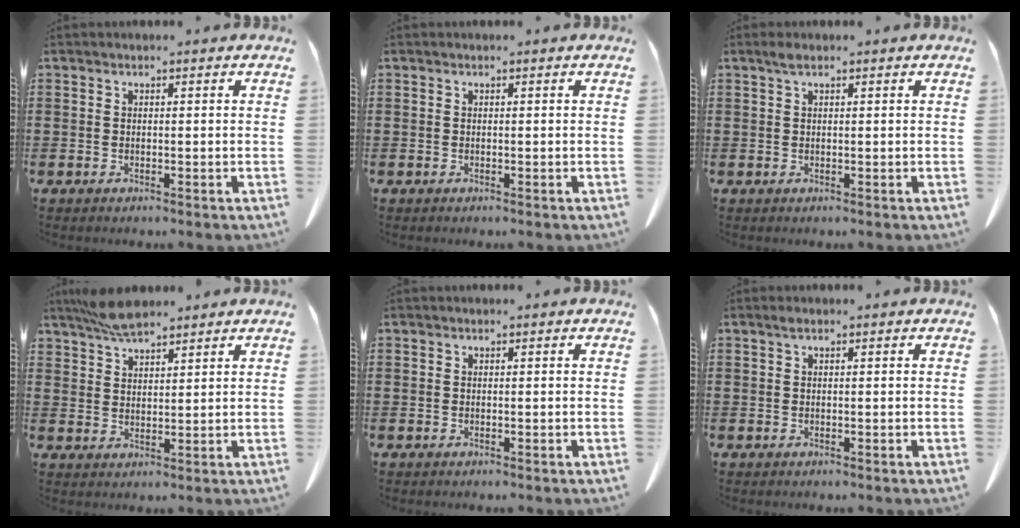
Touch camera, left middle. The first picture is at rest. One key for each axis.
{"total": 0.0}
{"total": 1.2, "fx": 0.6, "fy": 0.3, "fz": 1.0, "tx": -0.022, "ty": 0.002, "tz": 0.011}
{"total": 4.9, "fx": 4.4, "fy": 1.2, "fz": 2.0, "tx": -0.051, "ty": -0.006, "tz": 0.082}
{"total": 0.0}
{"total": 0.7, "fx": 0.3, "fy": 0.1, "fz": 0.6, "tx": -0.013, "ty": 0.001, "tz": 0.007}